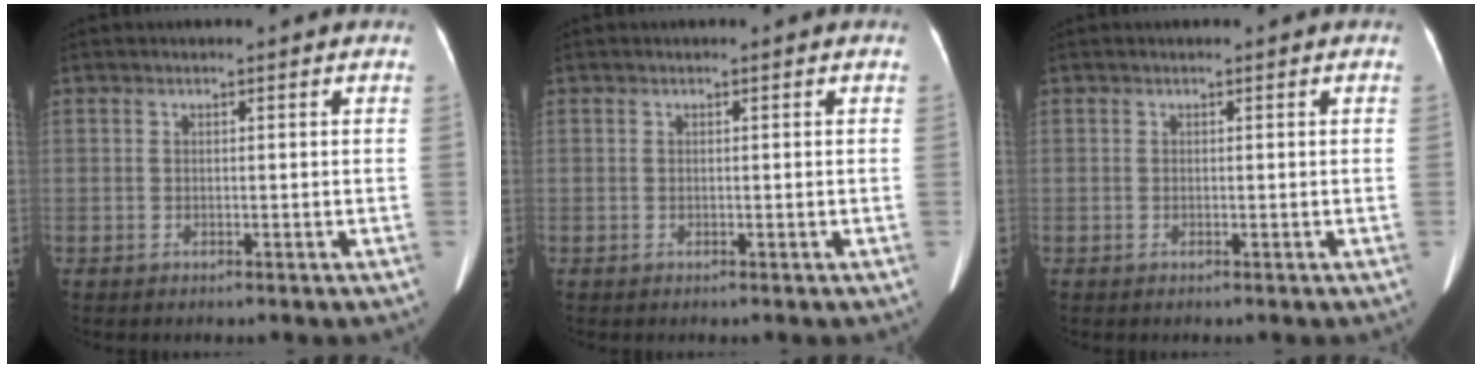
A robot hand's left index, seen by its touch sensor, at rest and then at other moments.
{"total": 0.0}
{"total": 0.0}